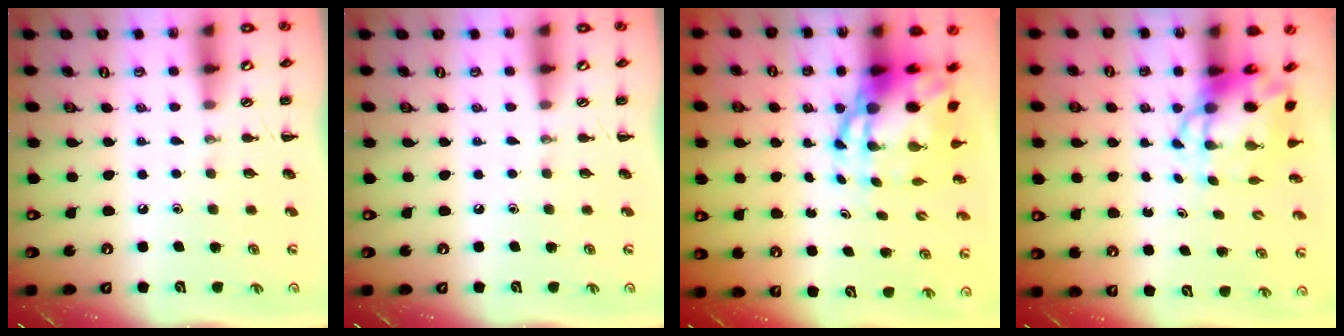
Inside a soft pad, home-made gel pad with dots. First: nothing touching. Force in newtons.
{"total": 0.0}
{"total": 9.4, "press": 9.1, "slide": 2.6}
{"total": 6.1, "press": 5.8, "slide": 1.9}